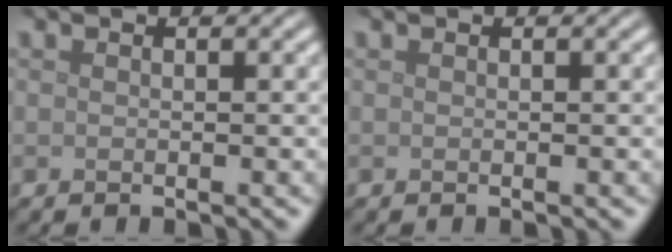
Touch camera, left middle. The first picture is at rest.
{"total": 0.0}